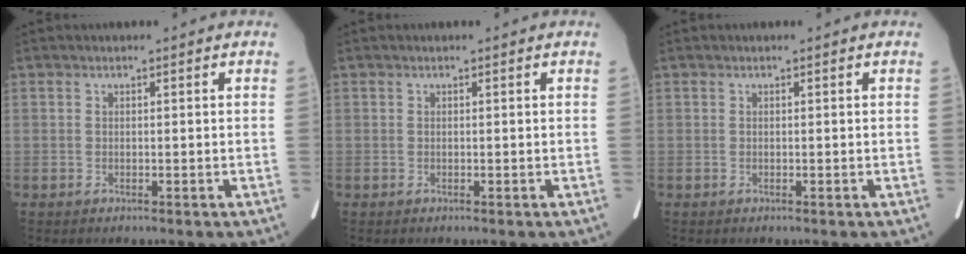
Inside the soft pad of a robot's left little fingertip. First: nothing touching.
{"total": 0.0}
{"total": 0.0}